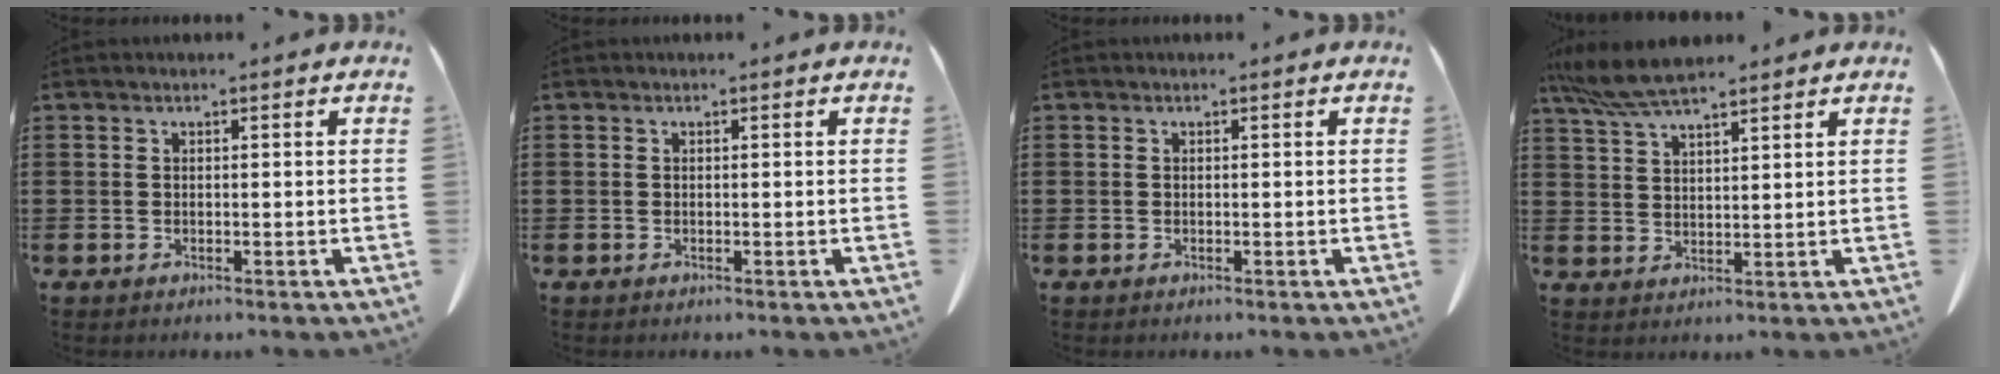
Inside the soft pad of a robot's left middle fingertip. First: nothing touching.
{"total": 0.0}
{"total": 0.0}
{"total": 6.9, "force": [5.8, 1.1, 3.6], "torque": [-0.087, -0.014, 0.109]}